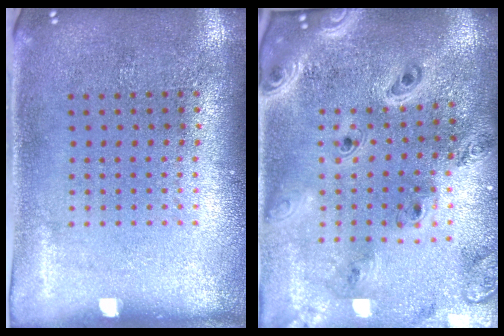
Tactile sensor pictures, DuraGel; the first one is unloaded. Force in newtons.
{"total": 2.9, "press": 2.4, "slide": 1.6}